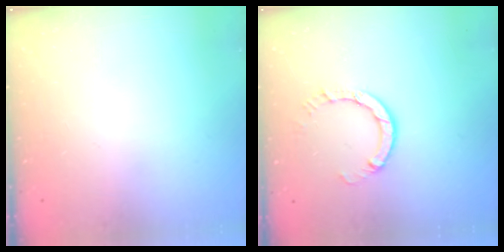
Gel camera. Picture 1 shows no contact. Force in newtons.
{"total": 4.5, "press": 4.5, "slide": 0.3}